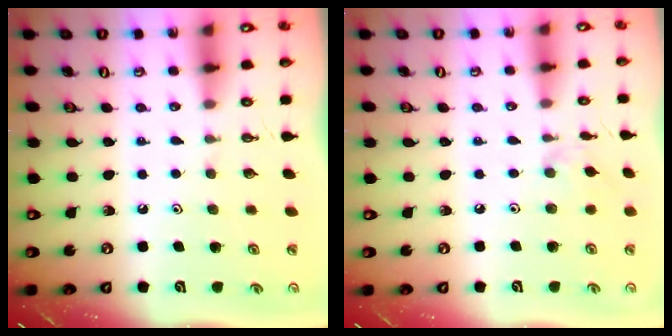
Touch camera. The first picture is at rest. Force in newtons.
{"total": 2.8, "press": 2.7, "slide": 0.4}